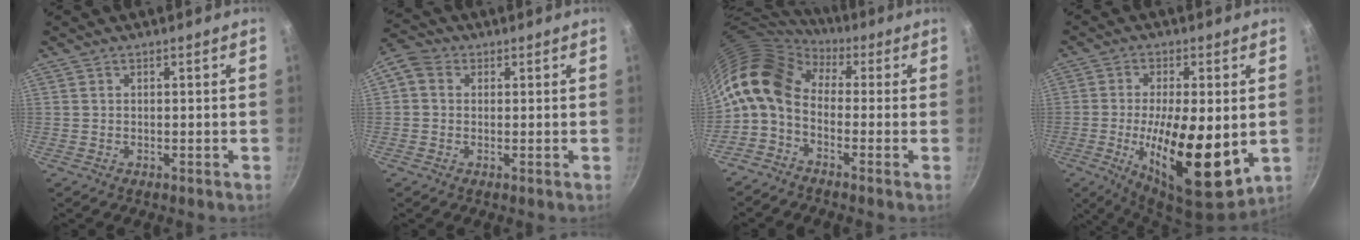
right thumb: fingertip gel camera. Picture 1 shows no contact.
{"total": 5.9, "force": [0.9, 5.0, 3.0], "torque": [-0.062, 0.018, 0.001]}
{"total": 11.6, "force": [1.4, 7.6, 8.7], "torque": [-0.151, 0.021, 0.006]}
{"total": 18.2, "force": [-2.4, 6.6, 16.8], "torque": [-0.271, -0.009, -0.036]}